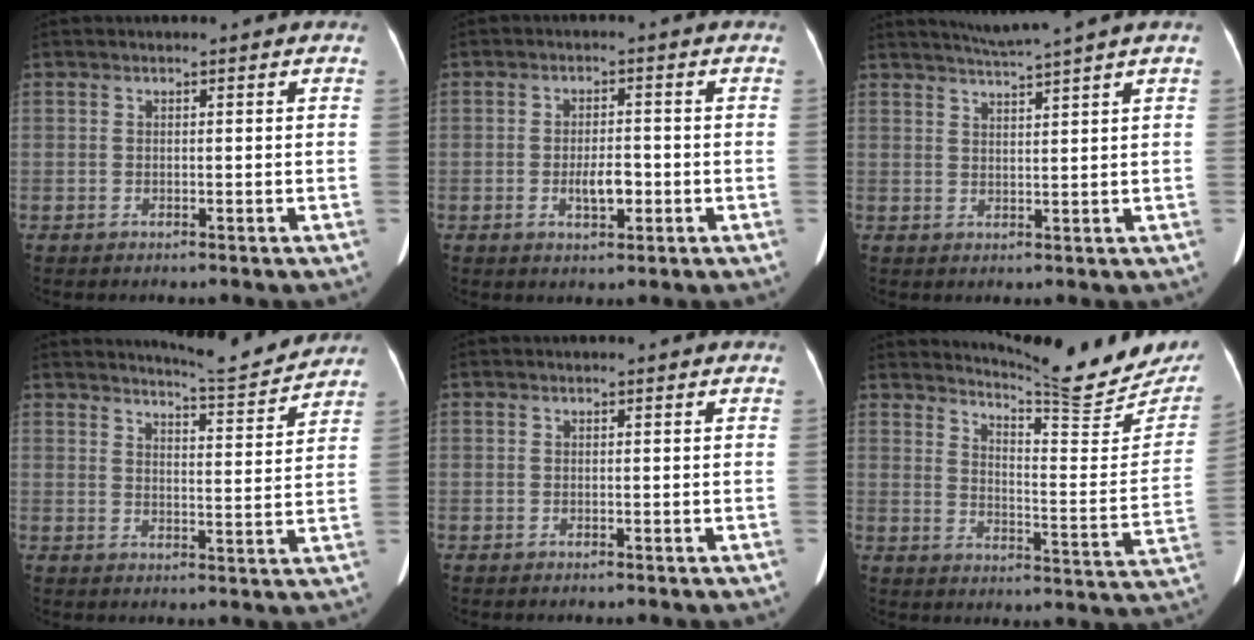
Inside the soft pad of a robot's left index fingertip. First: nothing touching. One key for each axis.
{"total": 3.8, "fx": -1.1, "fy": 1.5, "fz": 3.3, "tx": -0.059, "ty": 0.001, "tz": -0.016}
{"total": 5.1, "fx": 4.3, "fy": -1.8, "fz": 2.1, "tx": -0.036, "ty": -0.001, "tz": 0.074}
{"total": 8.5, "fx": 8.4, "fy": -0.3, "fz": 1.2, "tx": -0.029, "ty": -0.017, "tz": 0.114}
{"total": 0.0}
{"total": 16.8, "fx": 16.1, "fy": 1.1, "fz": 4.5, "tx": -0.066, "ty": -0.085, "tz": 0.199}